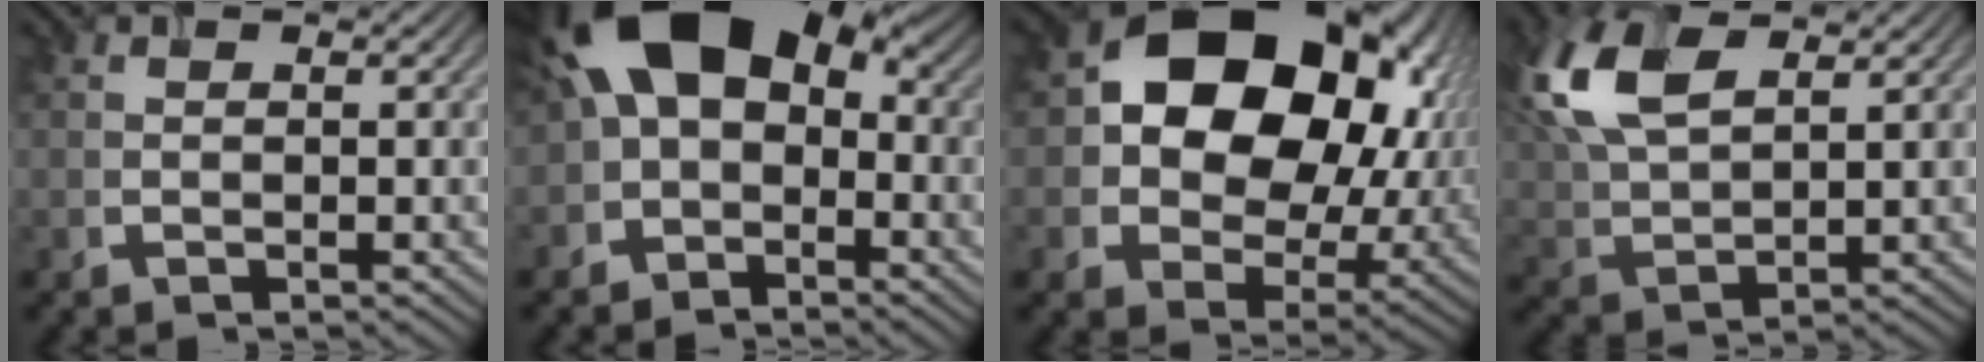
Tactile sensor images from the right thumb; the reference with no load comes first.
{"total": 14.4, "force": [1.6, 9.6, 10.6], "torque": [-0.185, 0.007, 0.018]}
{"total": 17.0, "force": [3.5, 12.4, 11.1], "torque": [-0.167, -0.004, 0.073]}
{"total": 11.0, "force": [4.9, 5.4, 8.2], "torque": [-0.223, 0.018, 0.099]}